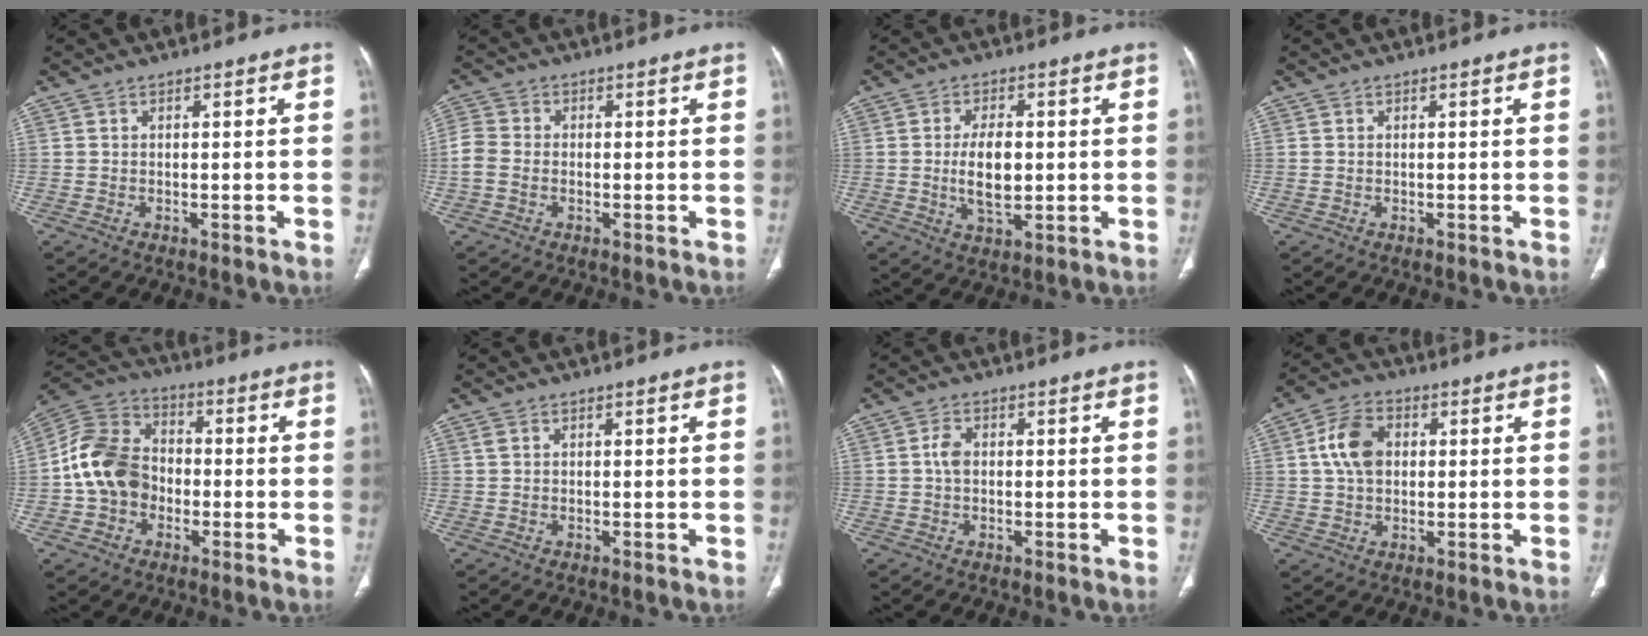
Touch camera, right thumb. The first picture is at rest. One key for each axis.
{"total": 4.6, "fx": -0.7, "fy": 3.5, "fz": 2.9, "tx": -0.074, "ty": 0.011, "tz": -0.019}
{"total": 7.6, "fx": 0.0, "fy": 3.7, "fz": 6.6, "tx": -0.116, "ty": -0.007, "tz": 0.002}
{"total": 0.0}
{"total": 13.3, "fx": -2.1, "fy": 10.7, "fz": 7.6, "tx": -0.129, "ty": 0.036, "tz": -0.049}
{"total": 0.7, "fx": 0.3, "fy": 0.4, "fz": 0.3, "tx": -0.008, "ty": 0.005, "tz": 0.007}
{"total": 2.5, "fx": 0.1, "fy": 1.7, "fz": 1.9, "tx": -0.037, "ty": 0.004, "tz": -0.003}
{"total": 8.2, "fx": 1.3, "fy": 5.8, "fz": 5.6, "tx": -0.095, "ty": 0.010, "tz": 0.020}